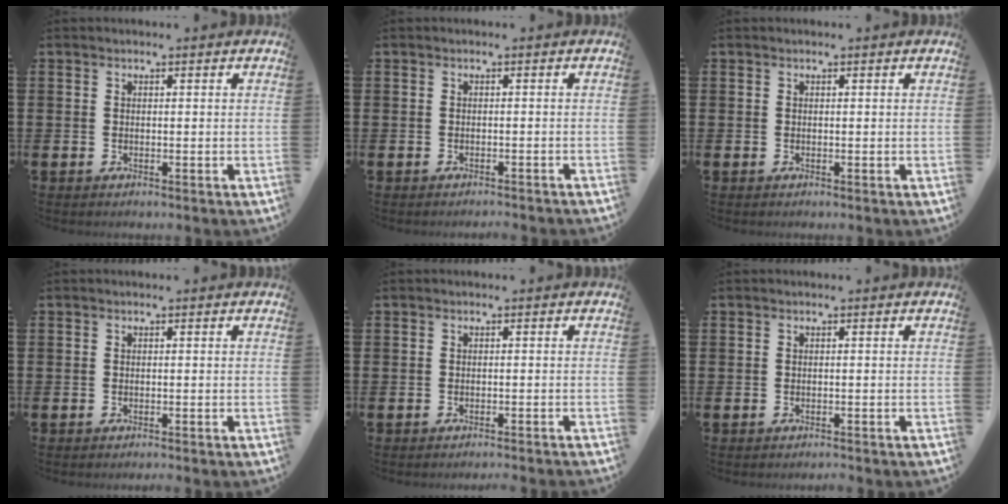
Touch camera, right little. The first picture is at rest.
{"total": 0.7, "force": [-0.7, -0.2, 0.0], "torque": [0.000, 0.000, -0.014]}
{"total": 0.0}
{"total": 0.6, "force": [-0.6, -0.2, 0.1], "torque": [0.000, -0.001, -0.012]}
{"total": 1.0, "force": [-0.9, -0.3, 0.0], "torque": [0.001, 0.002, -0.019]}
{"total": 0.7, "force": [-0.7, -0.1, 0.1], "torque": [-0.001, 0.000, -0.014]}